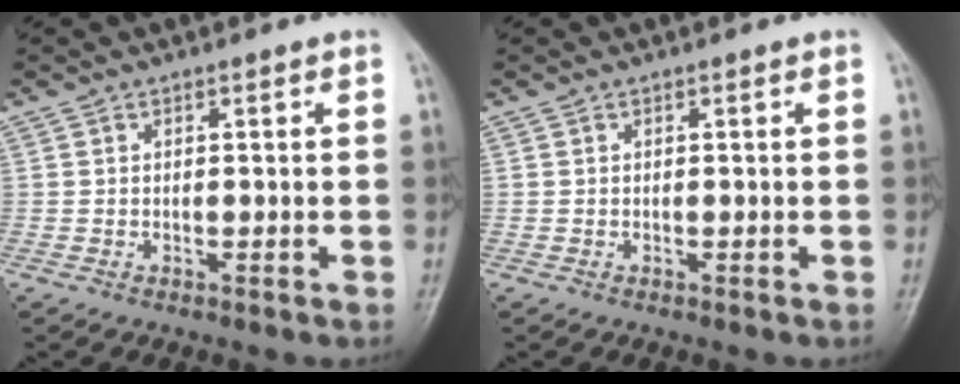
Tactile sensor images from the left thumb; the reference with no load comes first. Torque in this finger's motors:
{"motor_torque": [0.00, 0.00, 0.00, 0.00, 0.00]}